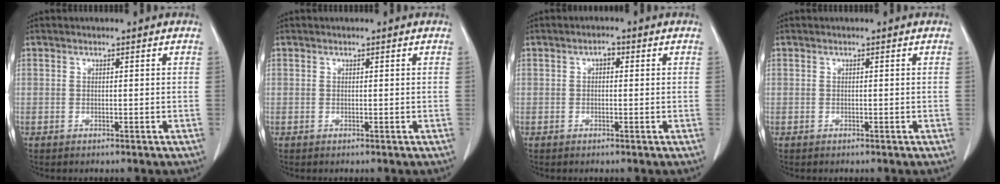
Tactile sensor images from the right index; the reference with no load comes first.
{"total": 0.0}
{"total": 2.0, "force": [0.5, 1.2, 1.6], "torque": [-0.027, 0.011, 0.005]}
{"total": 0.0}